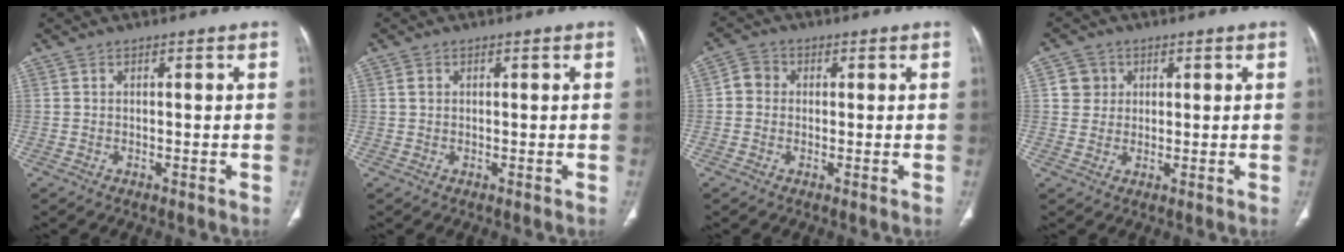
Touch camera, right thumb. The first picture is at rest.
{"total": 0.9, "force": [0.3, 0.8, 0.5], "torque": [-0.009, 0.002, 0.005]}
{"total": 3.4, "force": [0.1, 3.1, 1.3], "torque": [-0.010, 0.009, -0.007]}
{"total": 3.9, "force": [1.1, 3.7, 0.6], "torque": [0.013, -0.001, 0.016]}